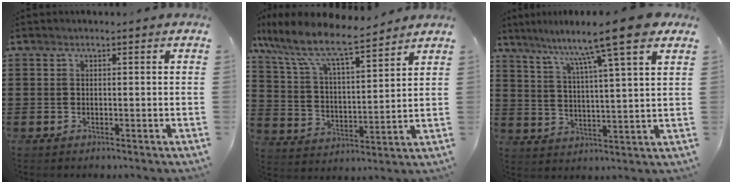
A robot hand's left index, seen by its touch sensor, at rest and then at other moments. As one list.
[{"total": 9.1, "force": [7.4, 1.6, 5.1], "torque": [-0.126, -0.038, 0.125]}, {"total": 11.3, "force": [8.7, -0.3, 7.3], "torque": [-0.144, -0.043, 0.136]}]